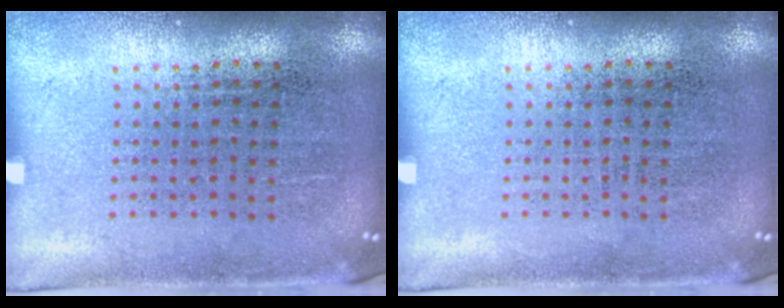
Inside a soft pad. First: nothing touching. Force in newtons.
{"total": 0.0}